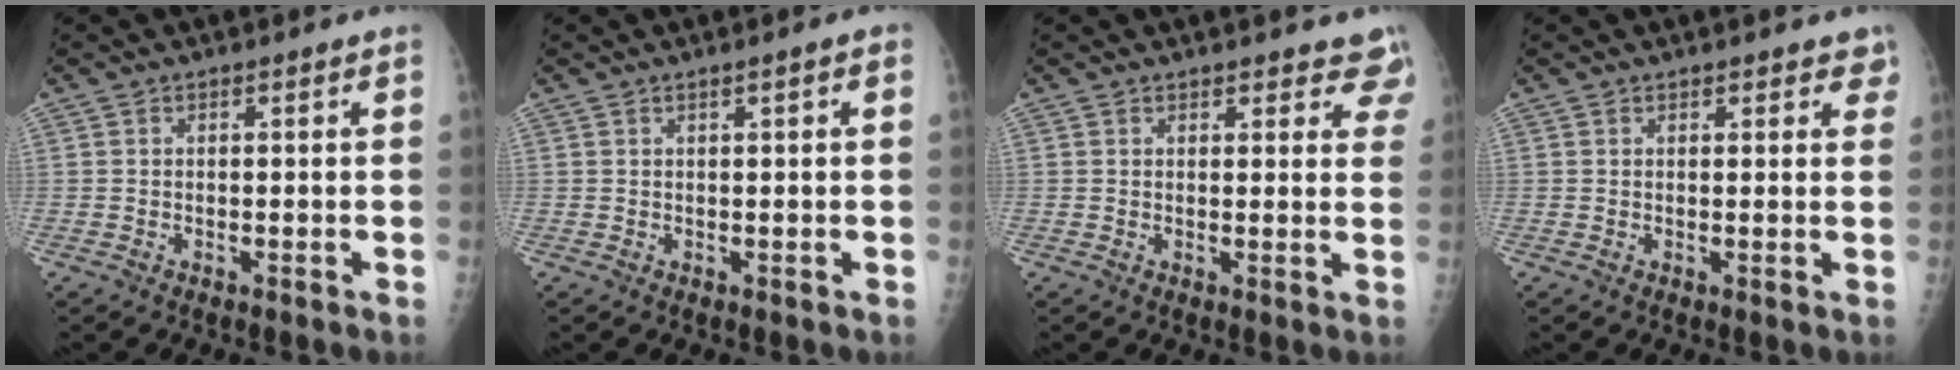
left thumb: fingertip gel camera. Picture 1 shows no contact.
{"total": 1.3, "force": [0.5, 0.1, 1.2], "torque": [-0.022, 0.001, 0.007]}
{"total": 6.3, "force": [5.6, 2.4, 1.6], "torque": [0.027, -0.022, 0.047]}
{"total": 3.1, "force": [2.4, 1.4, 1.5], "torque": [0.016, -0.004, 0.023]}